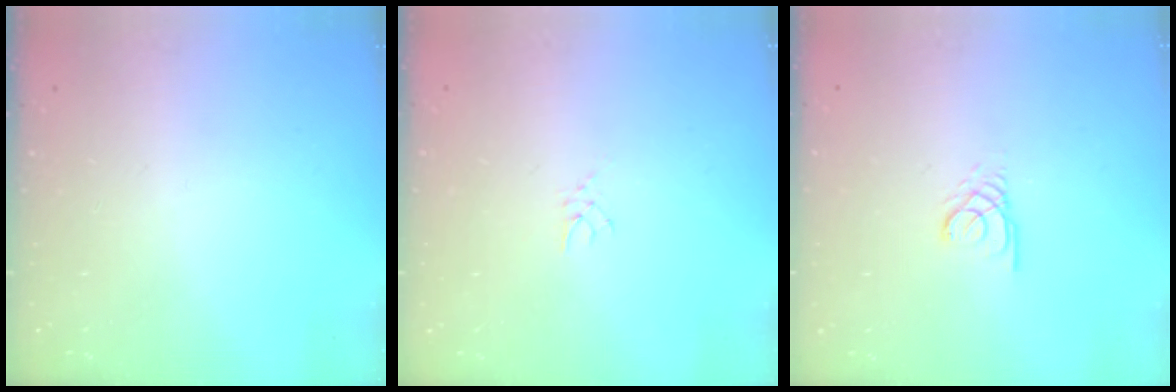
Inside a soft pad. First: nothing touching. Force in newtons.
{"total": 2.1, "press": 2.1, "slide": 0.3}
{"total": 2.4, "press": 2.4, "slide": 0.3}